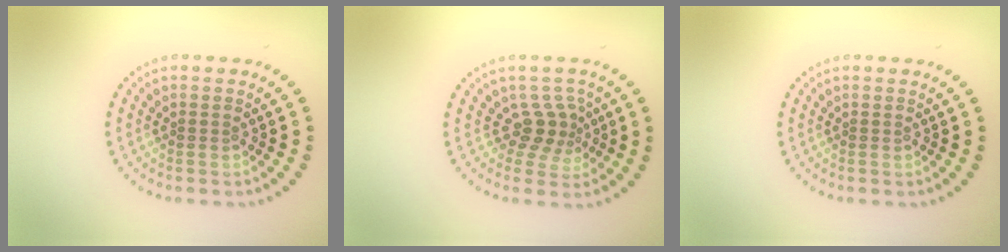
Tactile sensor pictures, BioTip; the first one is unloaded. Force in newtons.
{"total": 2.5, "press": 1.8, "slide": 1.8}
{"total": 0.0}